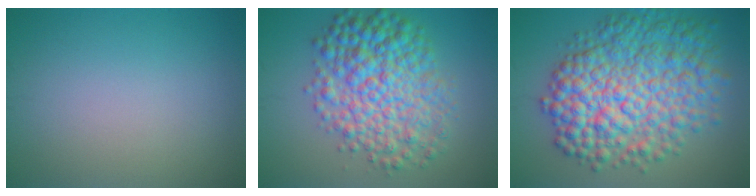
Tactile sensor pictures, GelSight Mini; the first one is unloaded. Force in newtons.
{"total": 8.4, "press": 8.4, "slide": 0.0}
{"total": 11.1, "press": 11.1, "slide": 0.1}